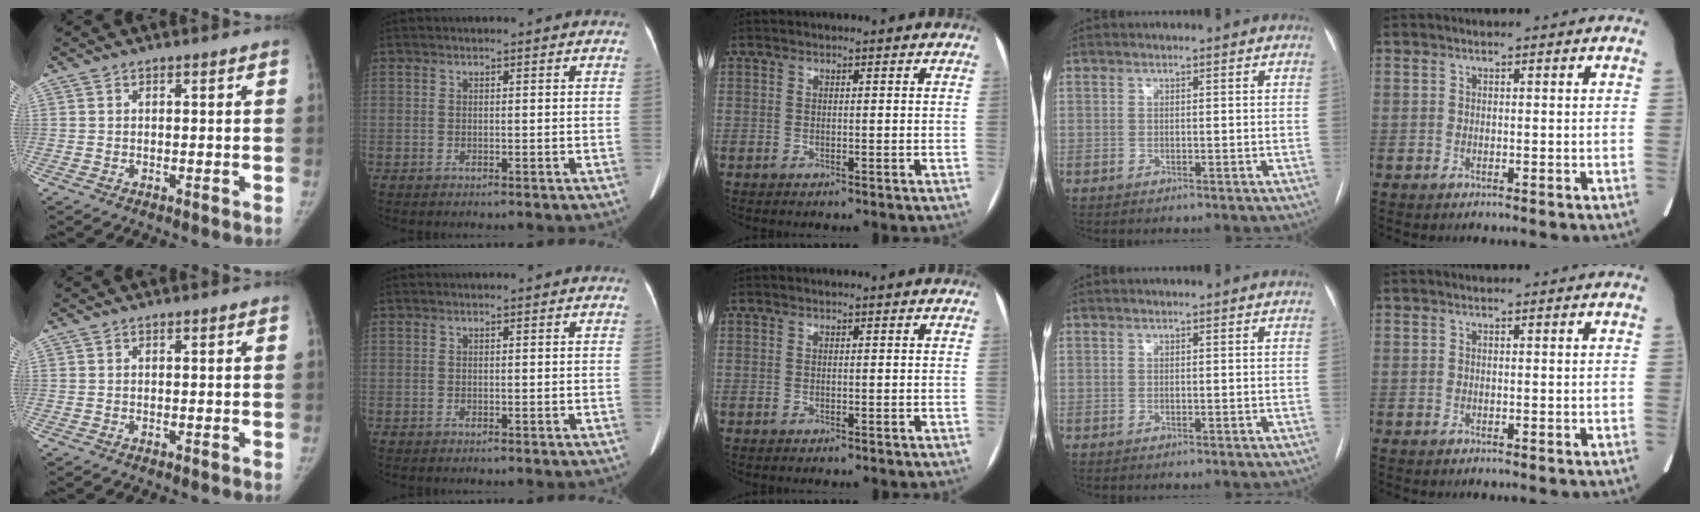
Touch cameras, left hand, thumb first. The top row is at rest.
{}